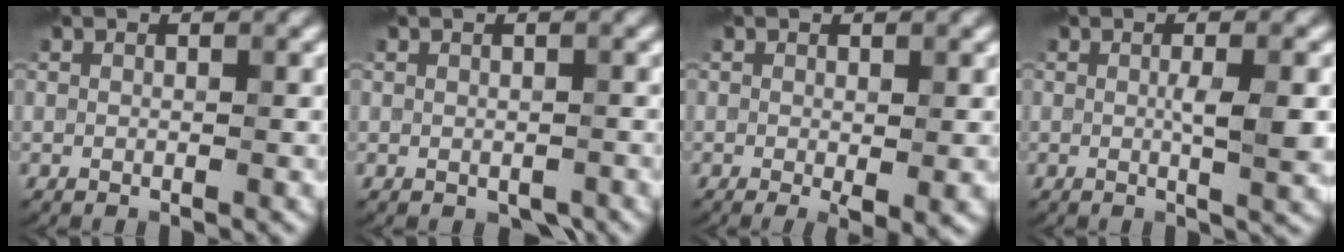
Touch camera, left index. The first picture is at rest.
{"total": 1.0, "force": [-0.4, 0.7, 0.5], "torque": [-0.008, -0.005, -0.003]}
{"total": 2.1, "force": [-0.3, 0.4, 2.0], "torque": [-0.030, -0.011, 0.000]}
{"total": 3.4, "force": [0.2, 0.6, 3.3], "torque": [-0.053, -0.003, 0.006]}